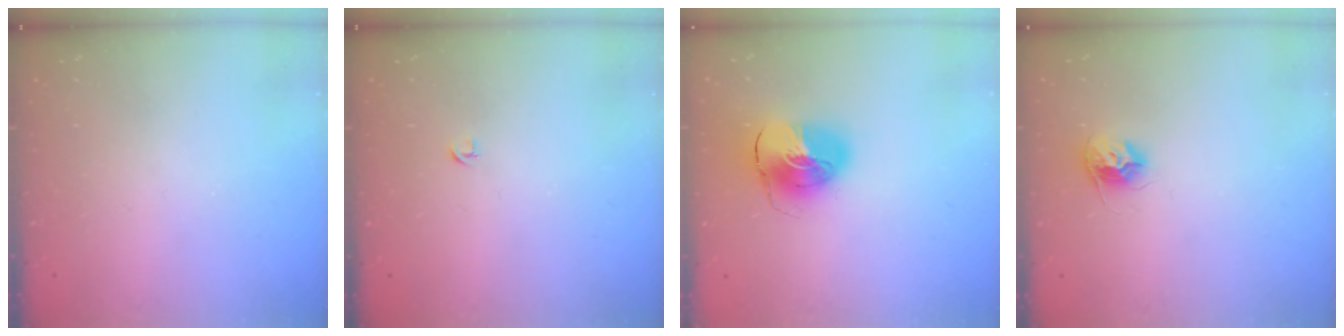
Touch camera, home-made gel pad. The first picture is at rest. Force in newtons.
{"total": 2.7, "press": 2.6, "slide": 0.6}
{"total": 11.2, "press": 11.0, "slide": 1.7}
{"total": 9.1, "press": 9.1, "slide": 0.4}